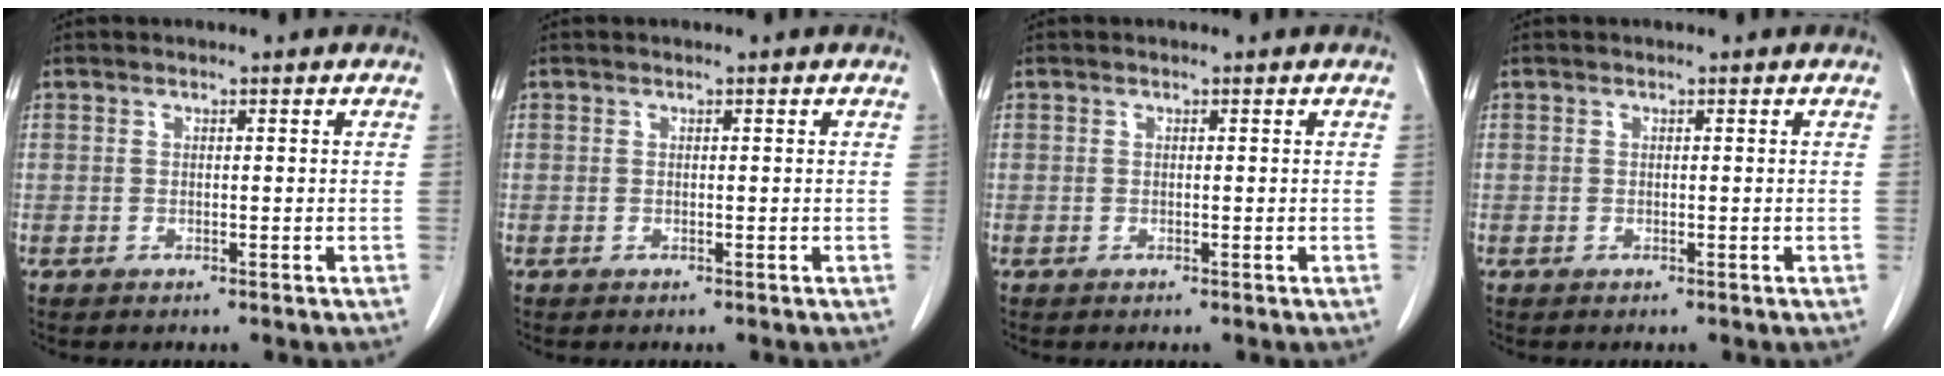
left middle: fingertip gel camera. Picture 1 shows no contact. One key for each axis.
{"total": 0.0}
{"total": 0.0}
{"total": 0.0}